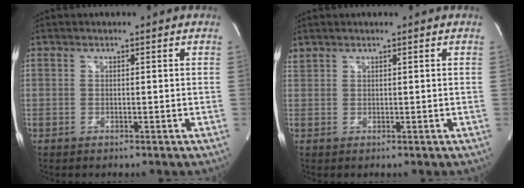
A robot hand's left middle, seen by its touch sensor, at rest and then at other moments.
{"total": 0.9, "force": [0.9, 0.2, 0.0], "torque": [-0.011, 0.012, 0.025]}